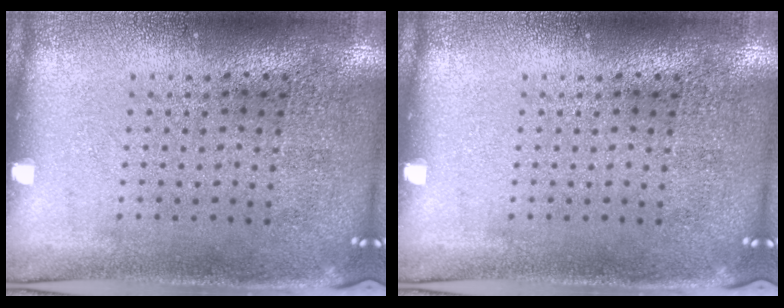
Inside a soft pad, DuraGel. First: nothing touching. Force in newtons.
{"total": 0.0}